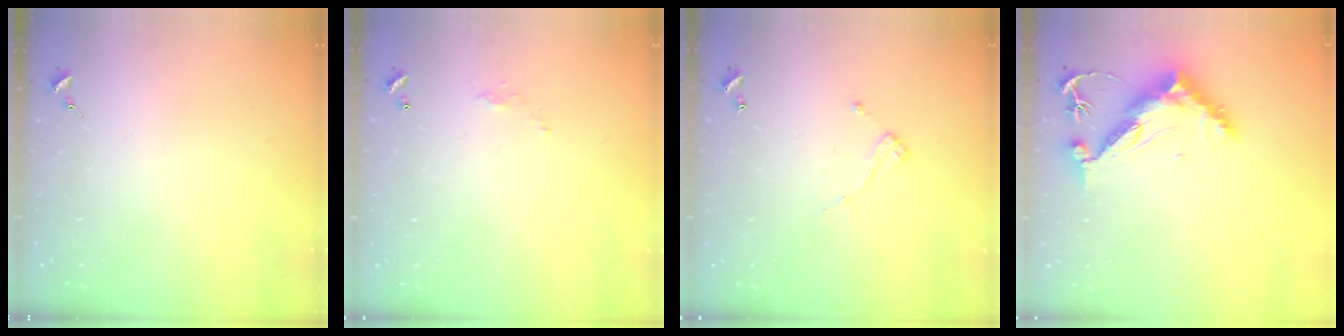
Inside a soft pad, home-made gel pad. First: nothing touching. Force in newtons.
{"total": 3.7, "press": 3.7, "slide": 0.1}
{"total": 5.0, "press": 5.0, "slide": 0.4}
{"total": 12.9, "press": 12.8, "slide": 0.9}